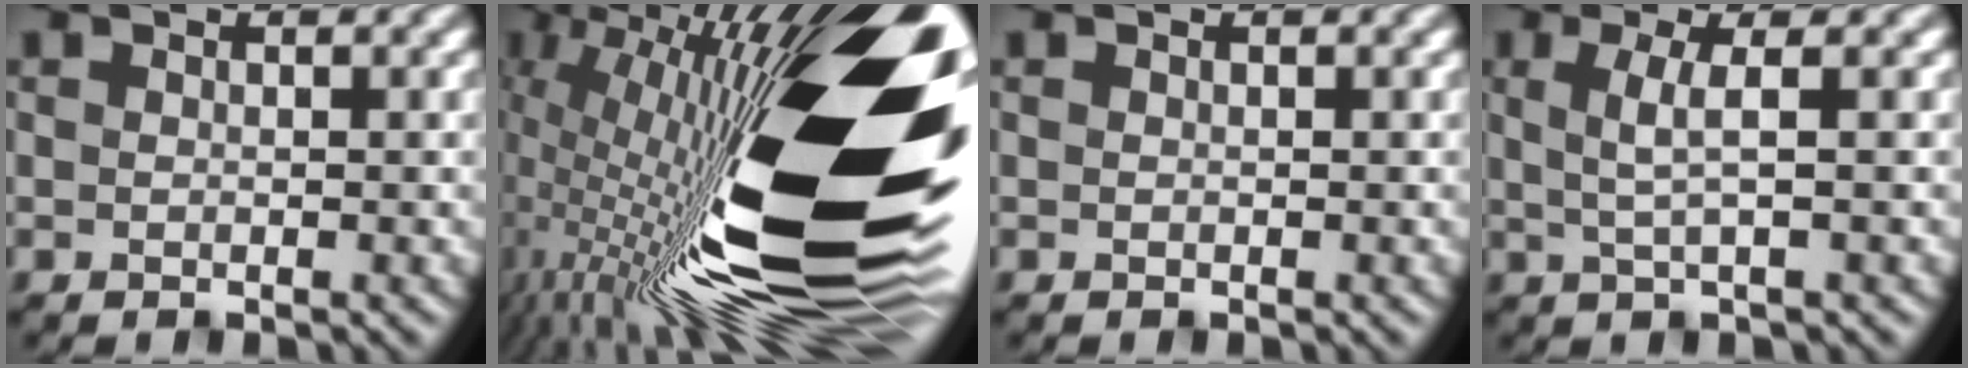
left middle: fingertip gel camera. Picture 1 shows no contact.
{"total": 21.1, "force": [1.6, 8.2, 19.3], "torque": [-0.333, -0.017, 0.017]}
{"total": 0.0}
{"total": 2.4, "force": [0.4, 0.5, 2.3], "torque": [-0.045, -0.001, 0.010]}